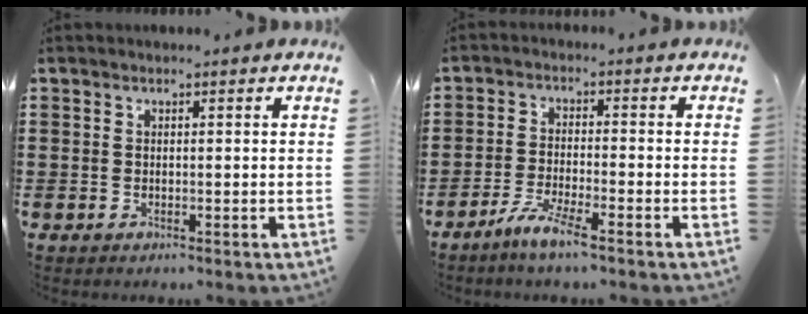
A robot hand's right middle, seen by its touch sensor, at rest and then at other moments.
{"total": 4.4, "force": [-3.6, 0.1, 2.5], "torque": [-0.056, -0.005, -0.069]}